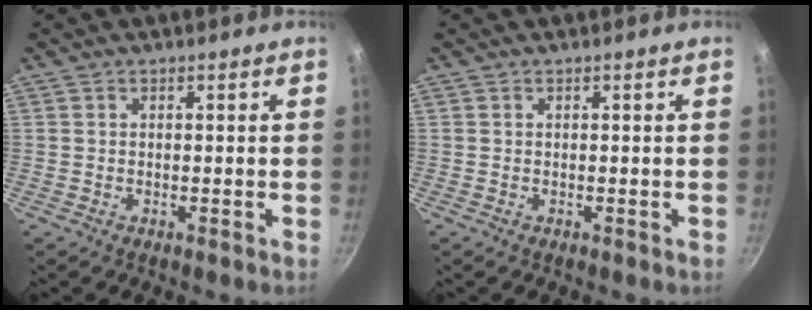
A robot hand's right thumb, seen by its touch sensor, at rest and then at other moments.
{"total": 0.0}